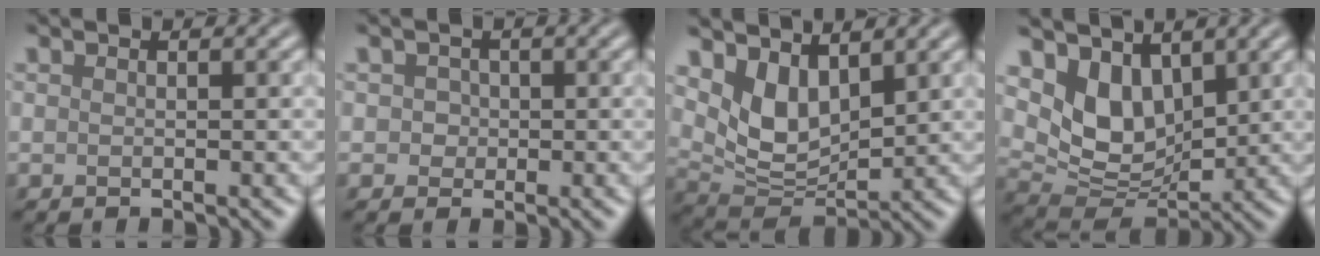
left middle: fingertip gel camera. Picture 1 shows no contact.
{"total": 1.5, "force": [0.3, 1.4, 0.5], "torque": [0.003, 0.004, 0.000]}
{"total": 5.1, "force": [2.5, 3.0, 3.3], "torque": [-0.073, -0.017, 0.049]}
{"total": 5.9, "force": [2.7, 3.9, 3.5], "torque": [-0.074, -0.019, 0.047]}